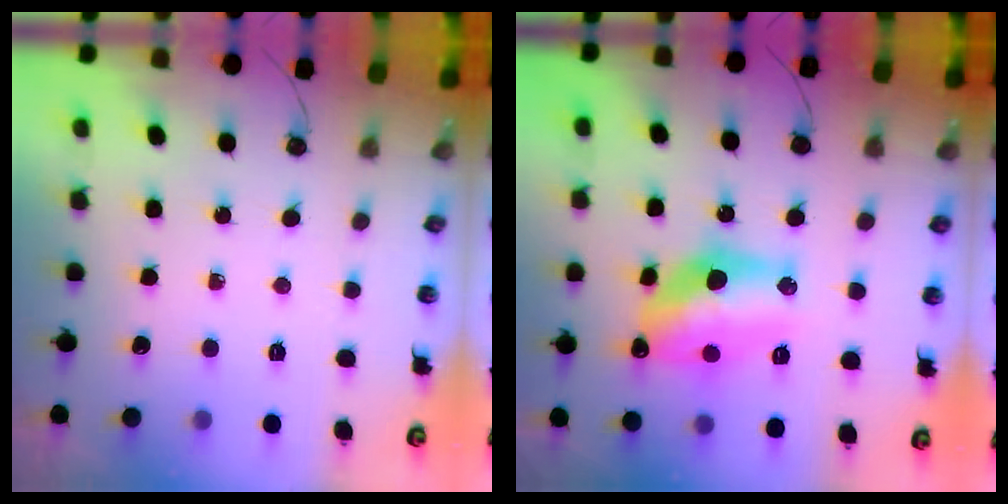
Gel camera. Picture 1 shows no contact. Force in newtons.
{"total": 16.4, "press": 15.7, "slide": 4.6}